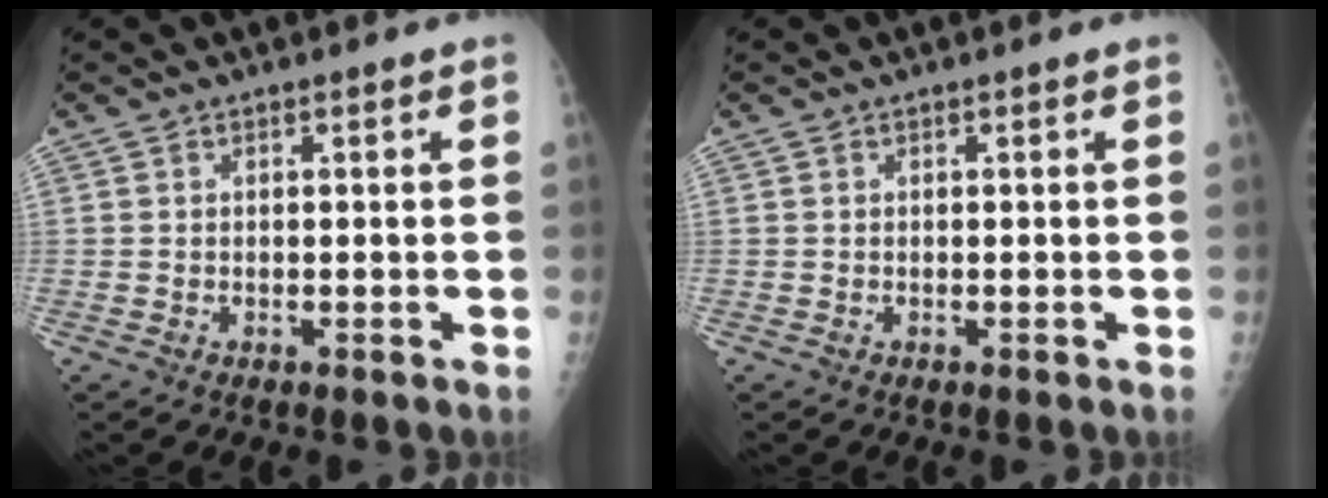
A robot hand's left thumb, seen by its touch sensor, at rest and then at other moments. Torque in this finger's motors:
{"motor_torque": [0.00, 0.01, -0.02, -0.03, 0.00]}